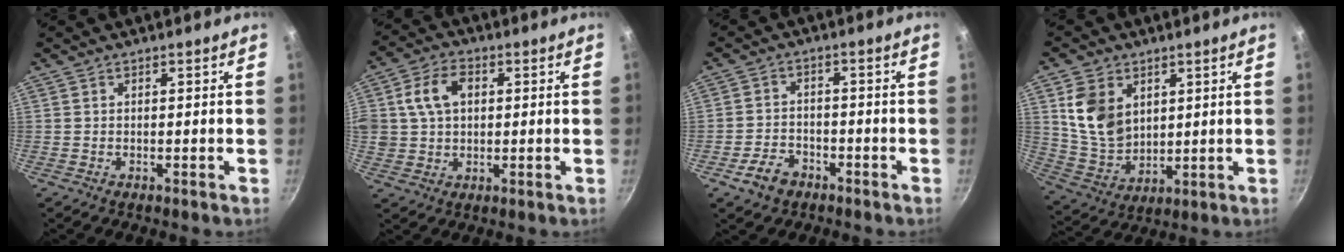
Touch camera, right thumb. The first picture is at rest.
{"total": 9.2, "force": [2.1, 6.7, 5.9], "torque": [-0.096, 0.008, 0.031]}
{"total": 5.7, "force": [-3.3, 3.8, 2.6], "torque": [-0.038, 0.029, -0.060]}
{"total": 11.9, "force": [3.9, 8.6, 7.1], "torque": [-0.107, -0.025, 0.089]}